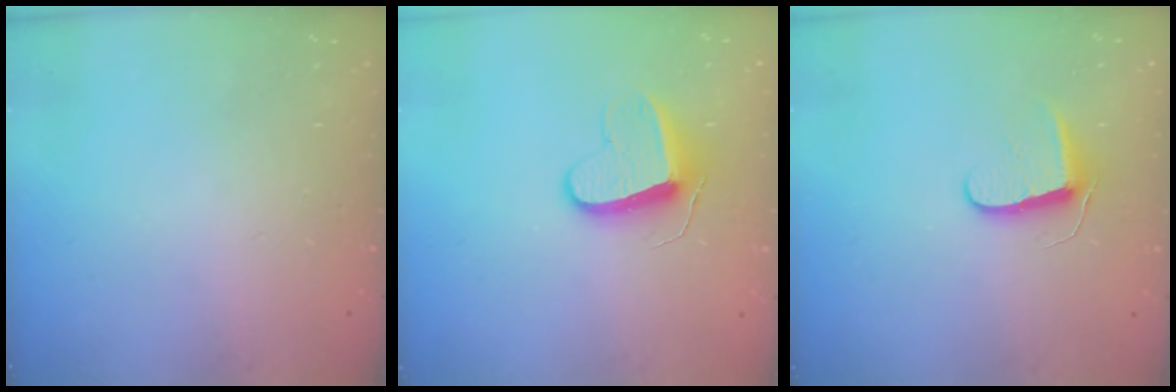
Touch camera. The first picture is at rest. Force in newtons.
{"total": 9.2, "press": 9.2, "slide": 0.3}
{"total": 7.2, "press": 7.2, "slide": 0.7}